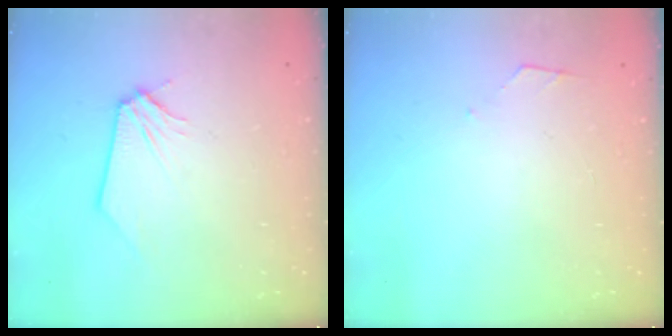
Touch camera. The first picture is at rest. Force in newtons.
{"total": 2.7, "press": 2.6, "slide": 0.4}